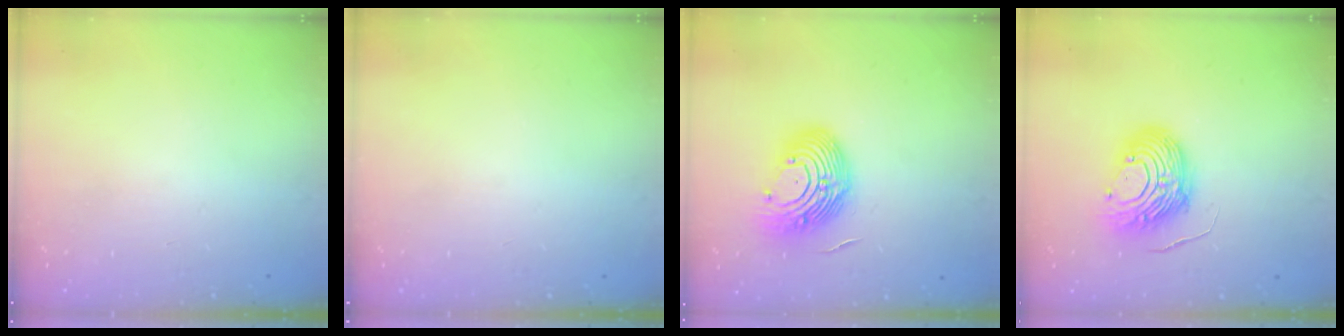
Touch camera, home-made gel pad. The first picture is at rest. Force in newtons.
{"total": 0.0}
{"total": 13.3, "press": 12.8, "slide": 3.9}
{"total": 12.4, "press": 12.3, "slide": 1.0}